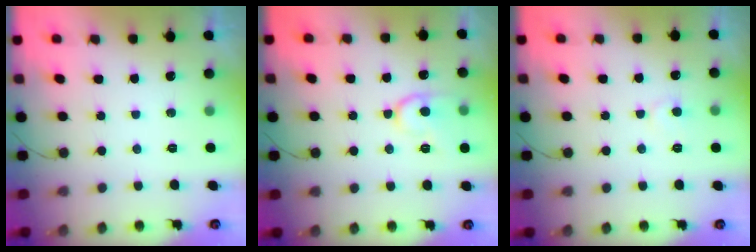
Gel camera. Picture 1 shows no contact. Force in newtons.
{"total": 11.5, "press": 11.4, "slide": 1.0}
{"total": 4.8, "press": 4.8, "slide": 0.4}